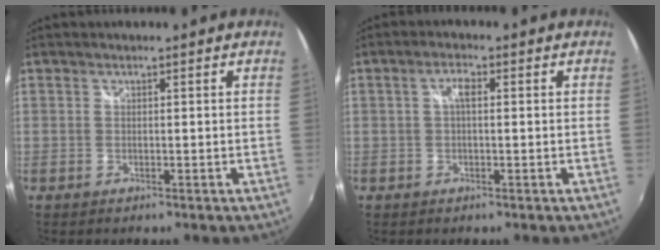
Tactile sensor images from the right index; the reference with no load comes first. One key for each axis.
{"total": 2.4, "fx": 0.3, "fy": 0.9, "fz": 2.2, "tx": -0.043, "ty": 0.009, "tz": 0.003}